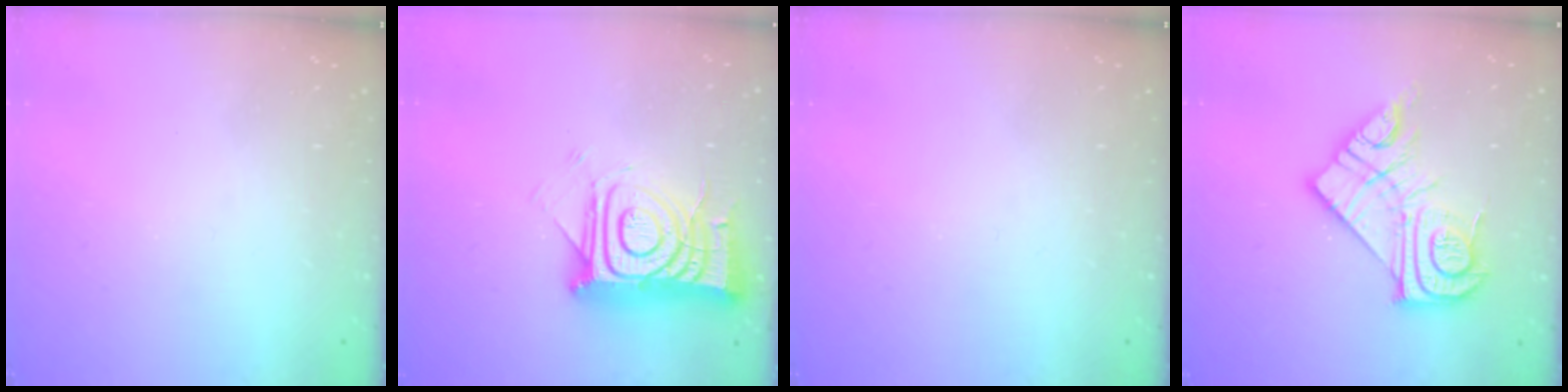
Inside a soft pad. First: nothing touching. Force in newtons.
{"total": 16.3, "press": 16.3, "slide": 1.5}
{"total": 0.0}
{"total": 16.9, "press": 16.9, "slide": 1.5}